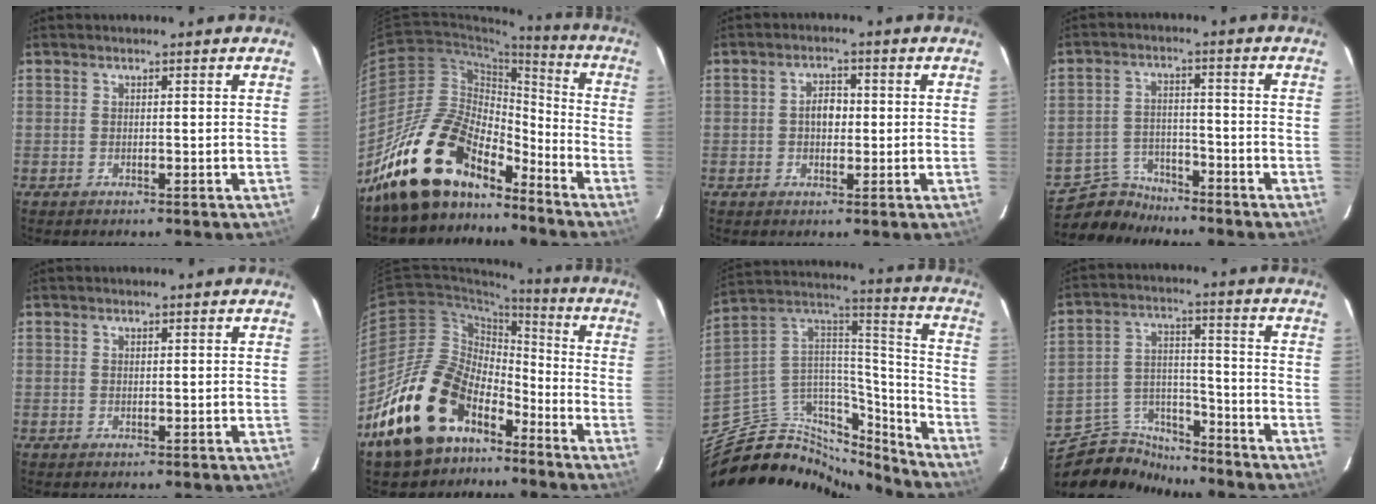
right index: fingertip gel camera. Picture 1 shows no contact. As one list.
[{"total": 18.9, "force": [-14.8, 8.0, 8.5], "torque": [-0.158, 0.021, -0.256]}, {"total": 3.6, "force": [0.0, 2.5, 2.5], "torque": [-0.042, 0.011, 0.000]}, {"total": 6.8, "force": [-6.2, 2.8, -0.3], "torque": [-0.015, 0.020, -0.110]}, {"total": 0.0}, {"total": 21.2, "force": [-13.3, 12.4, 10.8], "torque": [-0.214, 0.015, -0.213]}, {"total": 25.6, "force": [-22.2, 9.2, 8.9], "torque": [-0.166, 0.053, -0.352]}, {"total": 11.8, "force": [-10.9, 4.2, 1.9], "torque": [-0.053, 0.038, -0.189]}]